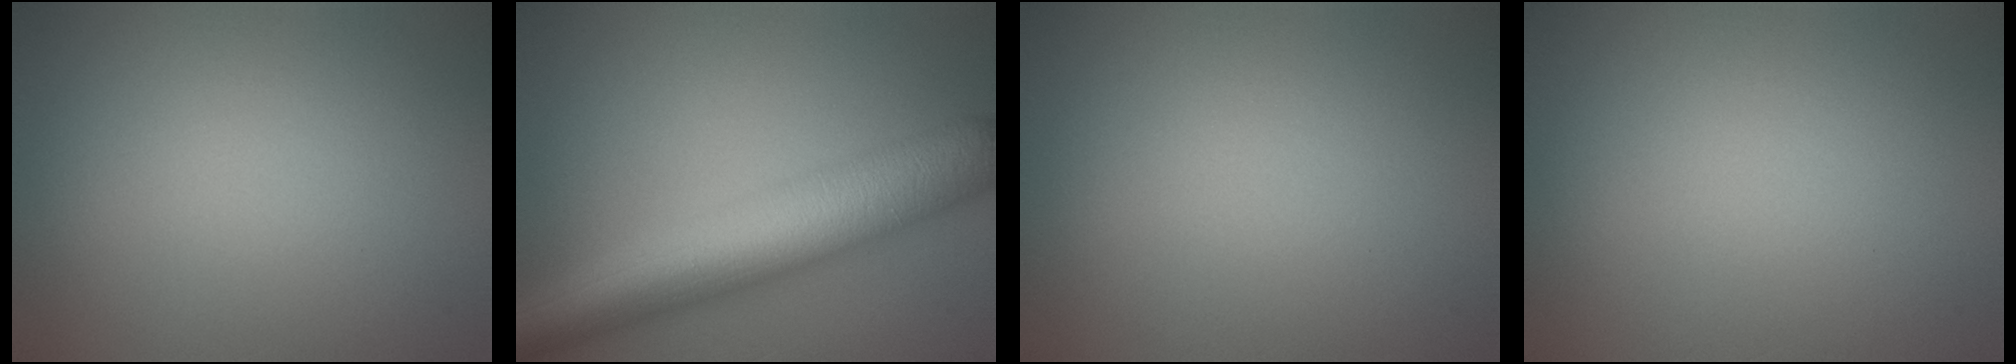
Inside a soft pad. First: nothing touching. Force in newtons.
{"total": 10.5, "press": 10.5, "slide": 0.3}
{"total": 0.0}
{"total": 0.0}